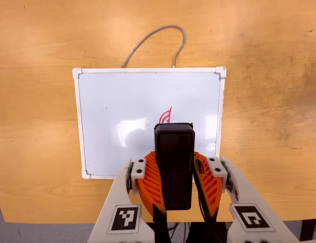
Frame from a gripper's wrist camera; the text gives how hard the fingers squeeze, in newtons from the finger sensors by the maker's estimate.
{"total": 10.4, "left": 9.0, "right": 11.9}